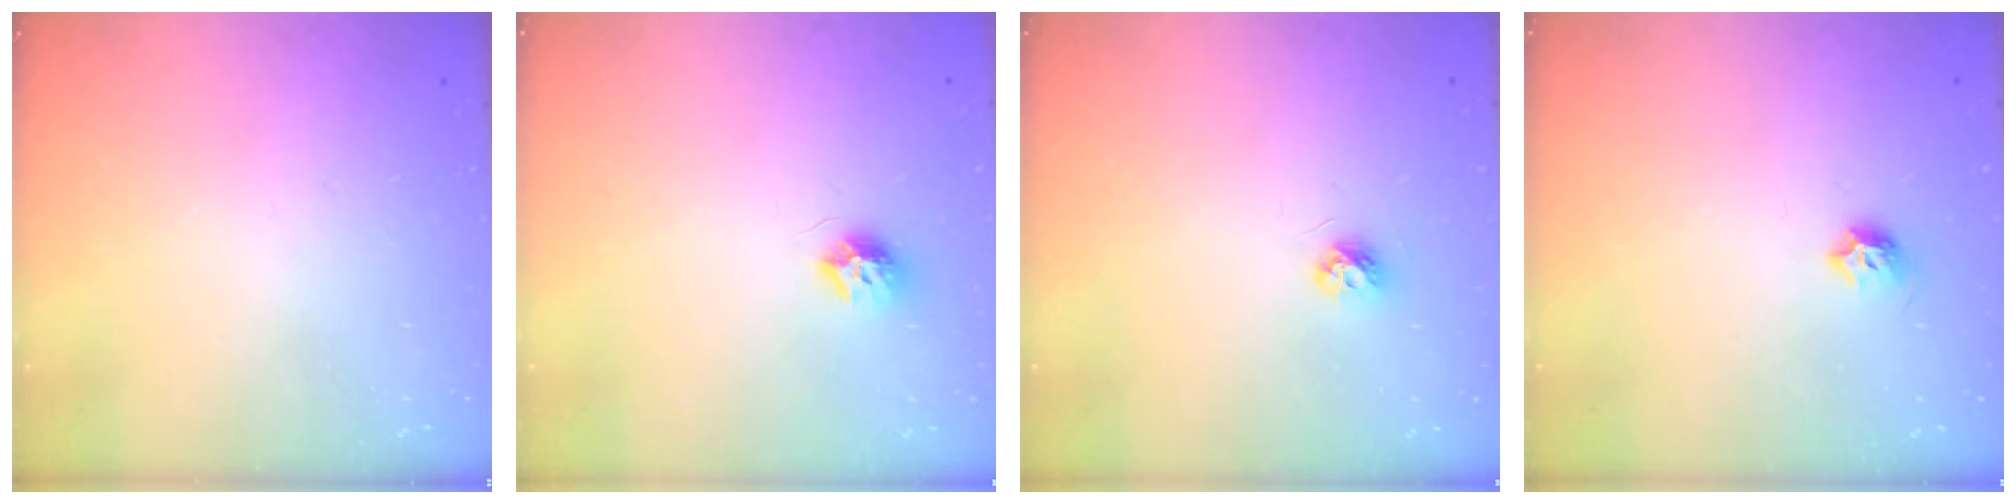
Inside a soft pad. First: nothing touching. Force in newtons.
{"total": 7.6, "press": 7.6, "slide": 0.2}
{"total": 4.5, "press": 4.5, "slide": 0.6}
{"total": 5.9, "press": 5.8, "slide": 0.9}